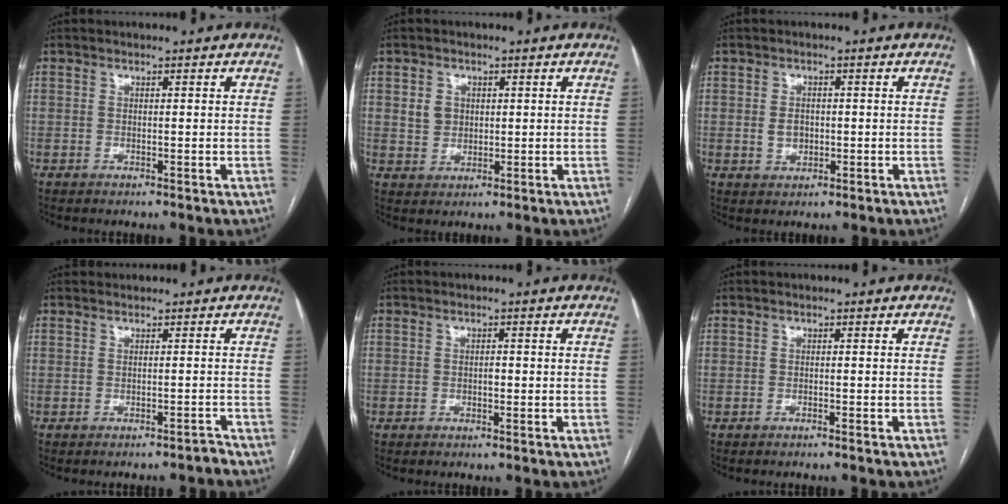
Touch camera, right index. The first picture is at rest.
{"total": 3.3, "force": [0.8, 3.0, 1.3], "torque": [-0.023, 0.008, 0.019]}
{"total": 2.5, "force": [-0.2, 2.0, 1.5], "torque": [-0.026, 0.002, 0.000]}
{"total": 1.0, "force": [-1.0, 0.1, 0.1], "torque": [0.002, 0.006, -0.011]}
{"total": 0.8, "force": [-0.2, 0.4, 0.7], "torque": [-0.011, 0.002, -0.005]}
{"total": 0.7, "force": [-0.7, -0.1, 0.3], "torque": [-0.005, 0.001, -0.008]}